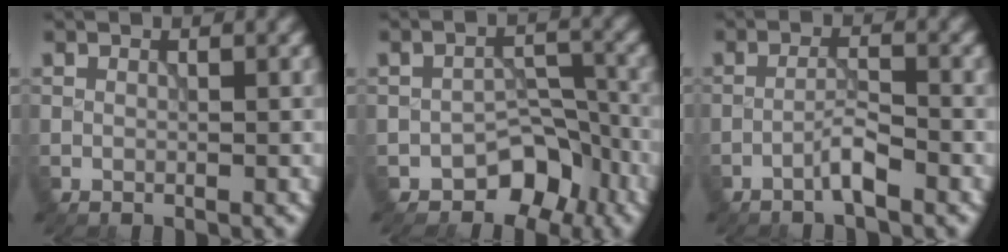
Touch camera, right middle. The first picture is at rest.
{"total": 4.3, "force": [-3.0, 2.6, 1.6], "torque": [-0.002, 0.008, -0.046]}
{"total": 2.2, "force": [-1.5, 0.1, 1.5], "torque": [-0.028, 0.010, -0.032]}